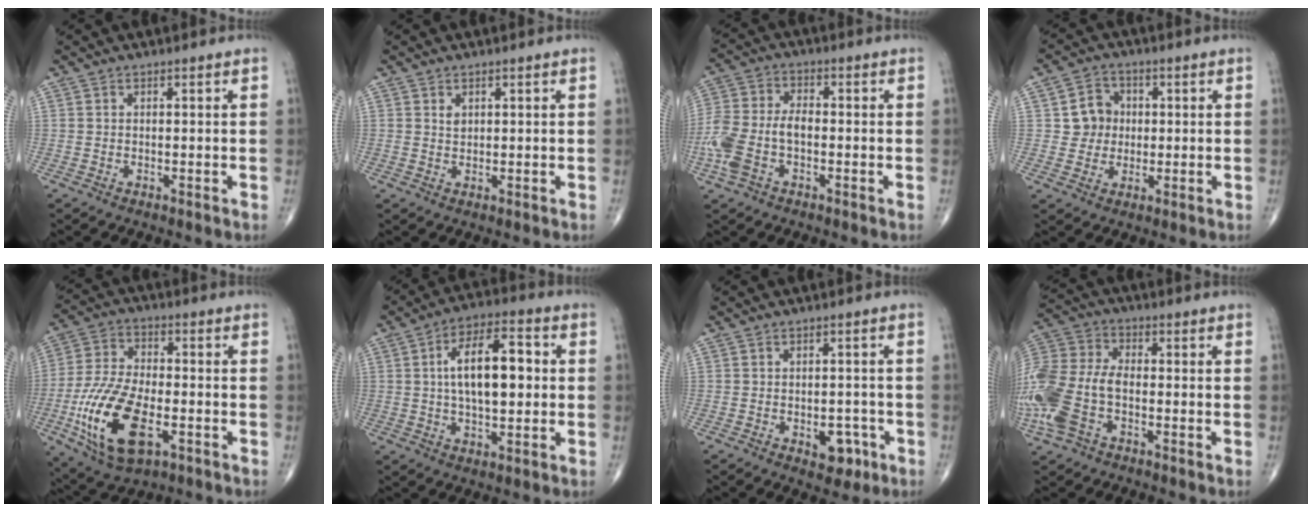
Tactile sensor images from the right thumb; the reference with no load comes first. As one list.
[{"total": 1.3, "force": [0.6, 0.9, 0.7], "torque": [-0.005, -0.004, 0.013]}, {"total": 11.2, "force": [-3.1, 6.3, 8.7], "torque": [-0.207, 0.025, -0.063]}, {"total": 6.1, "force": [0.5, 5.7, 2.0], "torque": [0.000, 0.007, 0.003]}, {"total": 18.2, "force": [-5.7, 8.9, 14.7], "torque": [-0.294, 0.010, -0.098]}, {"total": 13.8, "force": [1.4, 6.3, 12.2], "torque": [-0.186, 0.018, 0.018]}, {"total": 5.1, "force": [-2.1, 3.2, 3.4], "torque": [-0.020, 0.014, -0.021]}, {"total": 17.4, "force": [-4.7, 10.4, 13.2], "torque": [-0.330, 0.019, -0.090]}]